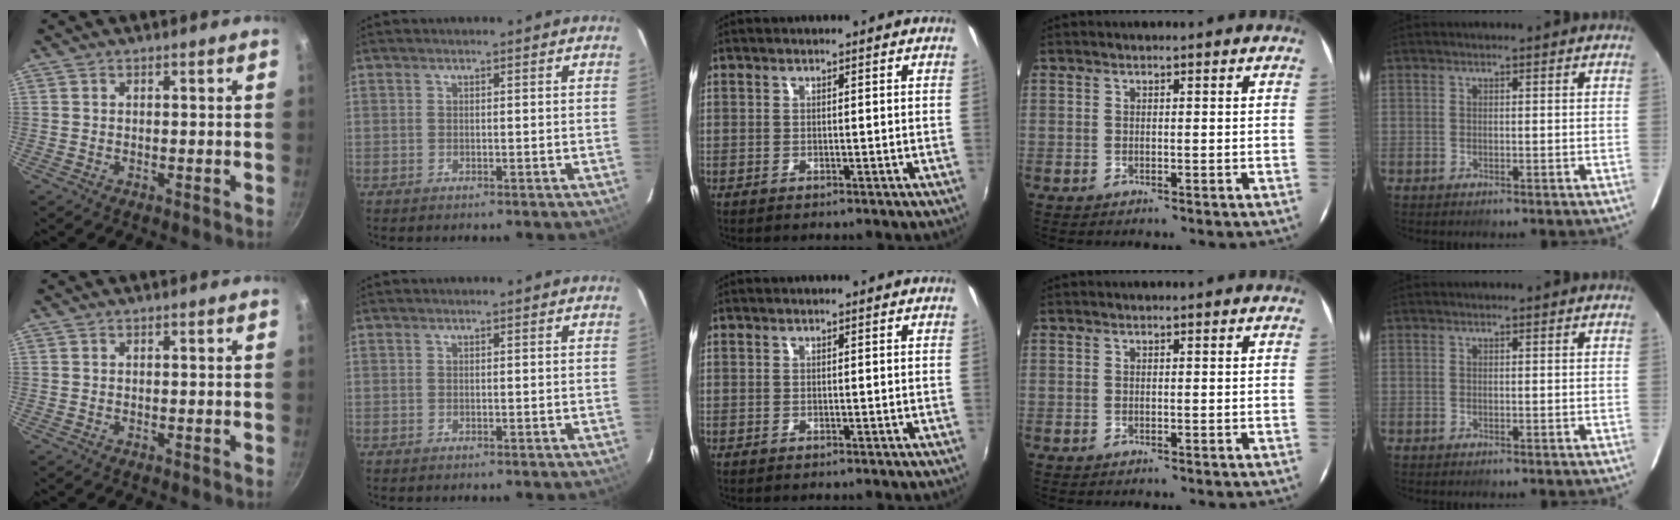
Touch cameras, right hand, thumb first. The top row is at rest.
{}